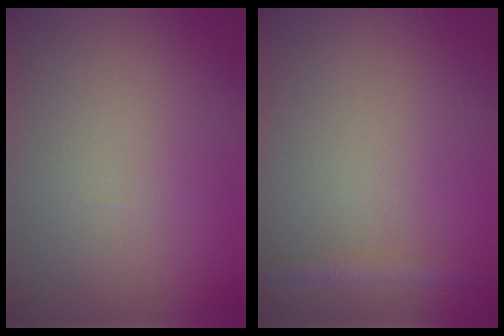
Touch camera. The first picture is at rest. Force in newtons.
{"total": 1.6, "press": 1.6, "slide": 0.1}